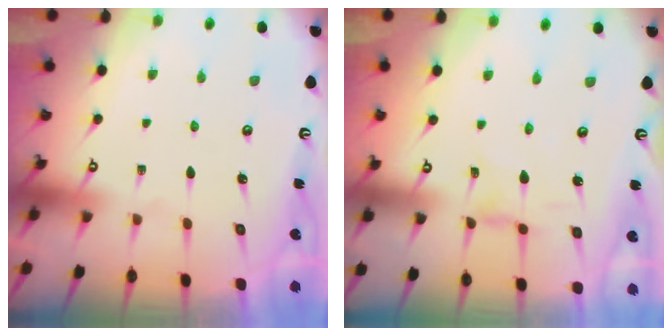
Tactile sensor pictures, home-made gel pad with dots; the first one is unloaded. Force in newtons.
{"total": 1.0, "press": 0.9, "slide": 0.3}